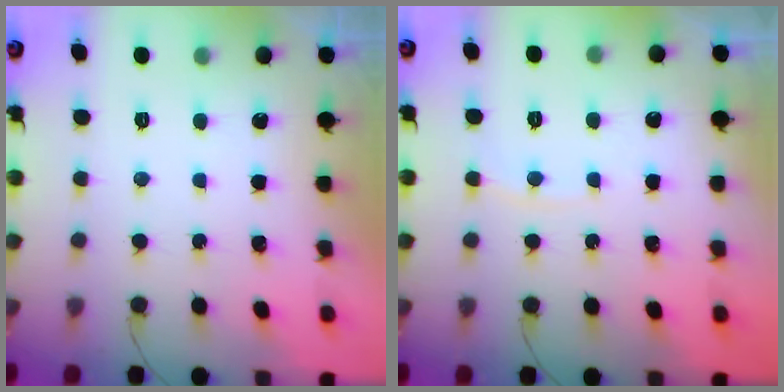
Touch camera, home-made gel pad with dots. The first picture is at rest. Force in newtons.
{"total": 2.5, "press": 2.5, "slide": 0.2}